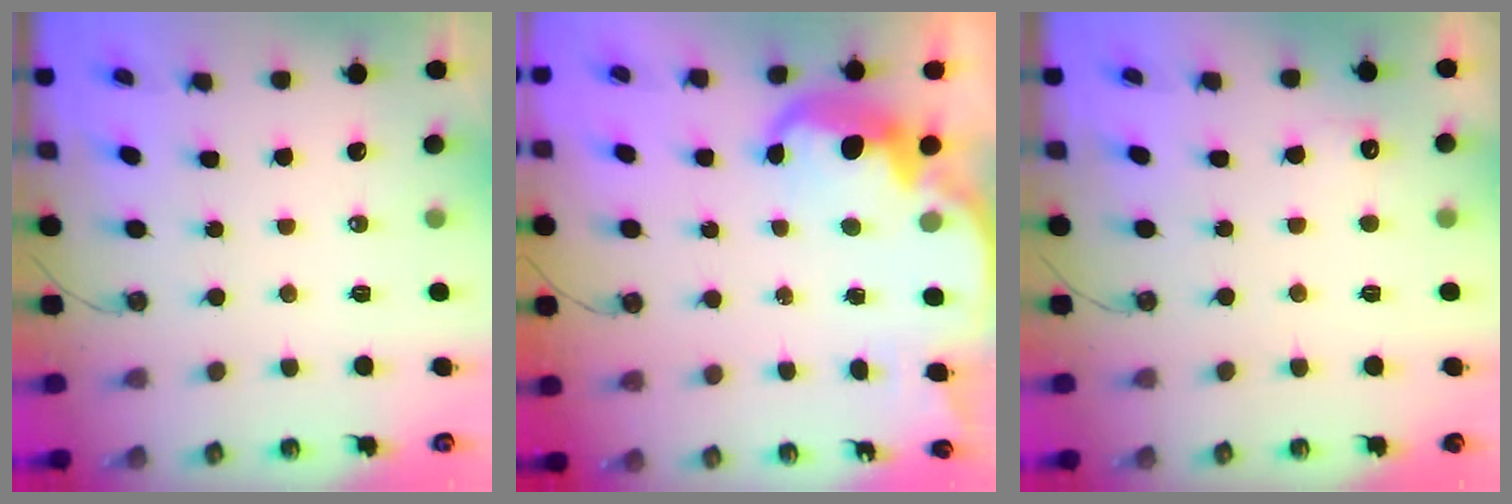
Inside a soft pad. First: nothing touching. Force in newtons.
{"total": 5.7, "press": 5.7, "slide": 0.2}
{"total": 5.9, "press": 5.7, "slide": 1.3}